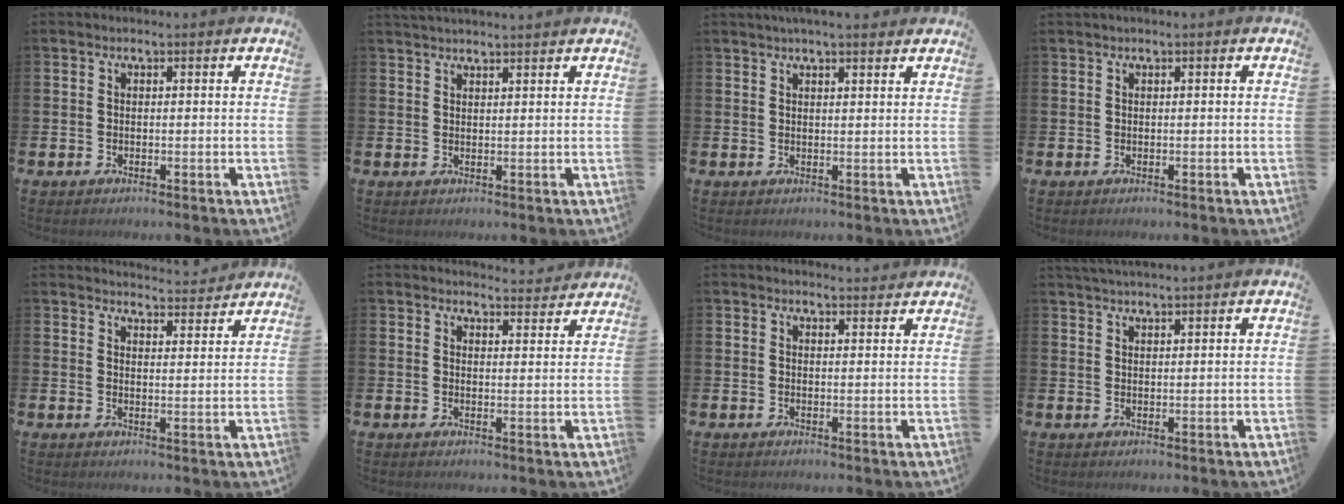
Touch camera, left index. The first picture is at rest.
{"total": 2.1, "force": [2.1, 0.0, 0.1], "torque": [-0.003, -0.007, 0.038]}
{"total": 2.9, "force": [2.7, 0.0, 1.0], "torque": [-0.012, -0.010, 0.047]}
{"total": 0.0}
{"total": 4.0, "force": [4.0, 0.2, 0.0], "torque": [0.003, -0.031, 0.069]}
{"total": 3.2, "force": [3.2, 0.2, -0.1], "torque": [0.007, -0.024, 0.056]}
{"total": 1.8, "force": [1.8, 0.1, -0.1], "torque": [0.010, -0.012, 0.030]}
{"total": 2.1, "force": [2.1, -0.2, 0.3], "torque": [-0.004, -0.007, 0.038]}